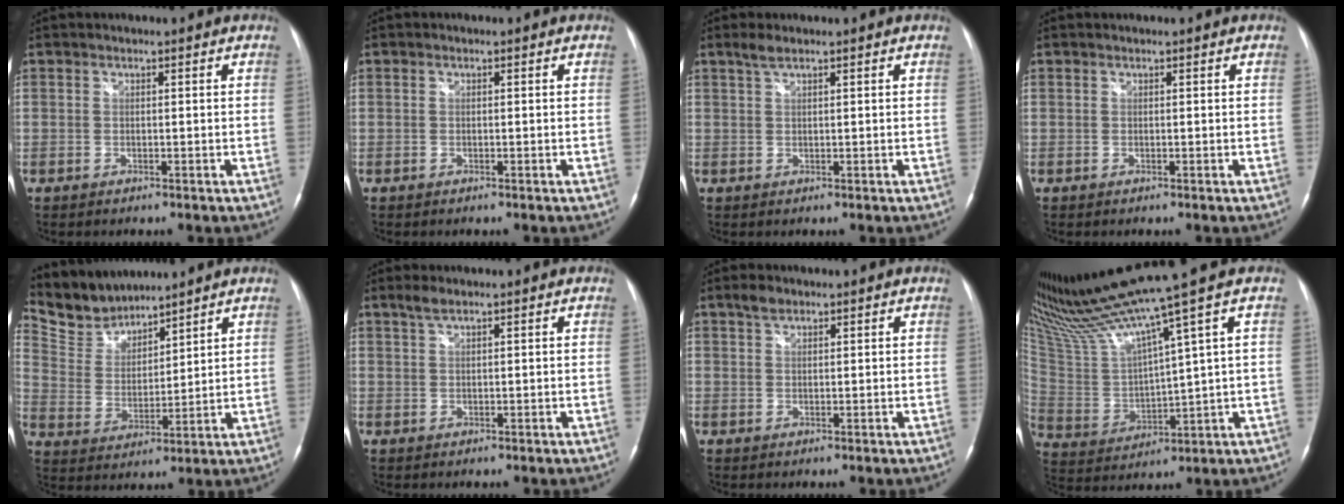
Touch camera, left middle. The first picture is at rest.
{"total": 0.0}
{"total": 1.6, "force": [1.3, 0.2, 1.0], "torque": [-0.027, 0.007, 0.029]}
{"total": 0.0}
{"total": 8.1, "force": [7.8, 2.0, 0.4], "torque": [-0.022, 0.010, 0.170]}
{"total": 1.6, "force": [1.3, 0.2, 1.0], "torque": [-0.027, 0.007, 0.029]}
{"total": 1.9, "force": [1.4, 0.9, 0.8], "torque": [-0.020, 0.007, 0.027]}
{"total": 16.2, "force": [12.9, -2.6, 9.4], "torque": [-0.177, -0.025, 0.248]}